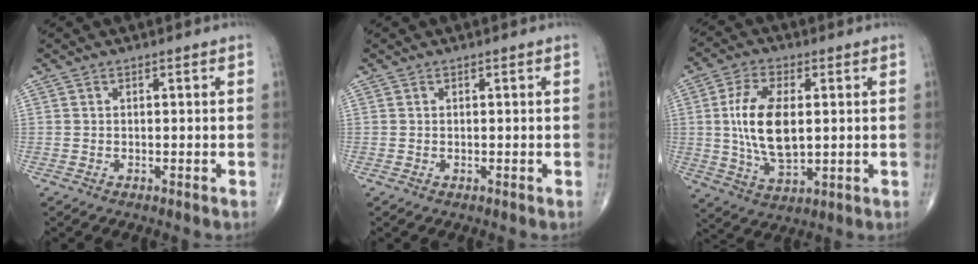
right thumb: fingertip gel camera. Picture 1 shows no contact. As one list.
[{"total": 0.0}, {"total": 13.0, "force": [1.2, 6.5, 11.2], "torque": [-0.216, -0.008, 0.026]}]